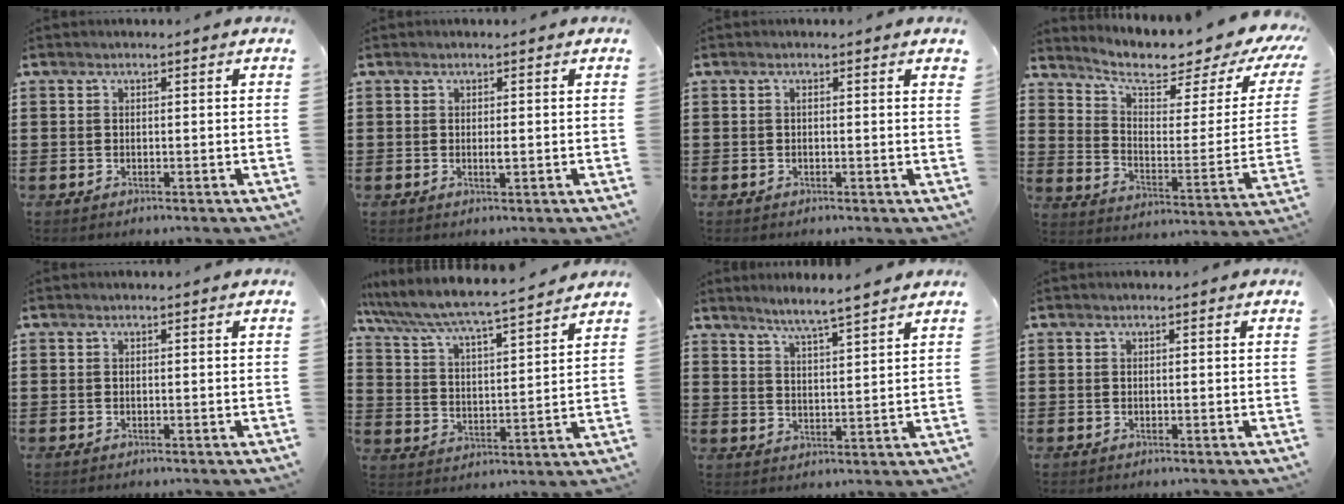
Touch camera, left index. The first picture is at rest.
{"total": 1.1, "force": [0.1, 0.2, 1.1], "torque": [-0.021, -0.003, 0.002]}
{"total": 0.7, "force": [0.2, 0.0, 0.7], "torque": [-0.013, -0.001, 0.004]}
{"total": 5.8, "force": [4.5, 1.6, 3.4], "torque": [-0.075, -0.040, 0.068]}
{"total": 0.0}
{"total": 5.2, "force": [4.9, -0.2, 1.9], "torque": [-0.062, -0.039, 0.073]}
{"total": 4.2, "force": [4.0, -0.8, 1.3], "torque": [-0.039, -0.019, 0.069]}
{"total": 0.0}